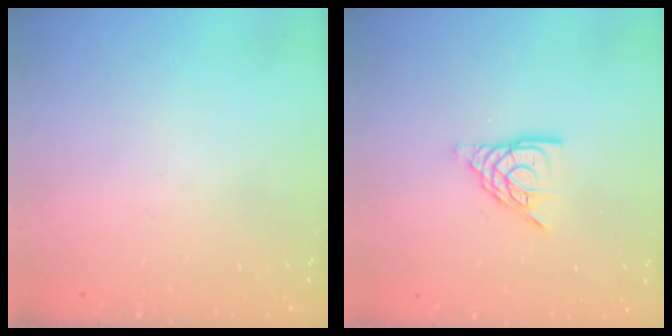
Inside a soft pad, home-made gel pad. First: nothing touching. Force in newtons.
{"total": 9.0, "press": 8.9, "slide": 1.3}